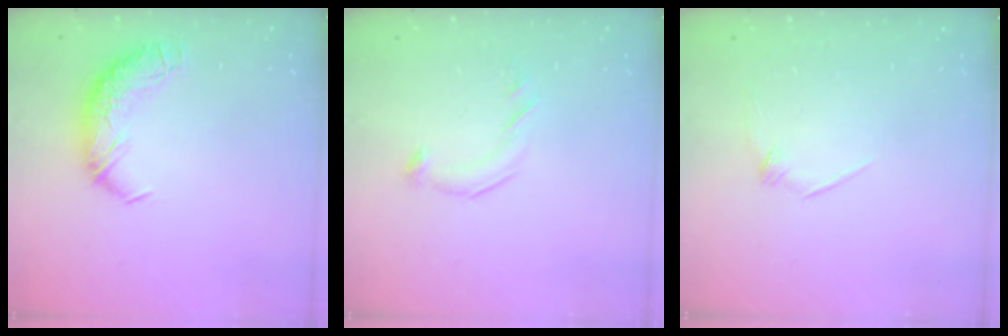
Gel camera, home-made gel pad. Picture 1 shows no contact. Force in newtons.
{"total": 5.9, "press": 5.8, "slide": 1.3}
{"total": 7.7, "press": 7.6, "slide": 0.6}